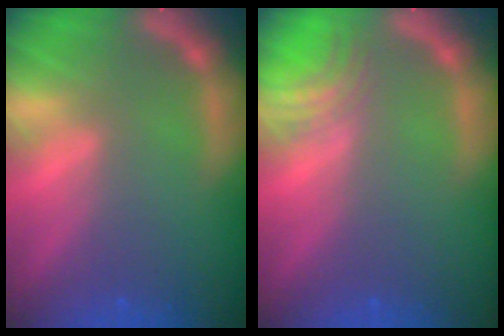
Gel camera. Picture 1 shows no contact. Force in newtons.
{"total": 3.0}